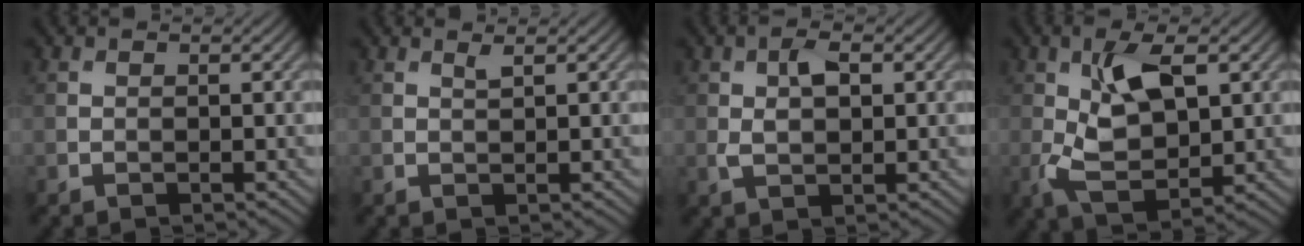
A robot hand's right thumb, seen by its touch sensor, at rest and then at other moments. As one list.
[{"total": 0.8, "force": [0.6, 0.0, 0.5], "torque": [-0.010, 0.001, 0.012]}, {"total": 3.6, "force": [0.8, 2.0, 2.9], "torque": [-0.061, 0.000, 0.017]}, {"total": 8.5, "force": [1.7, 4.3, 7.1], "torque": [-0.152, -0.002, 0.032]}]